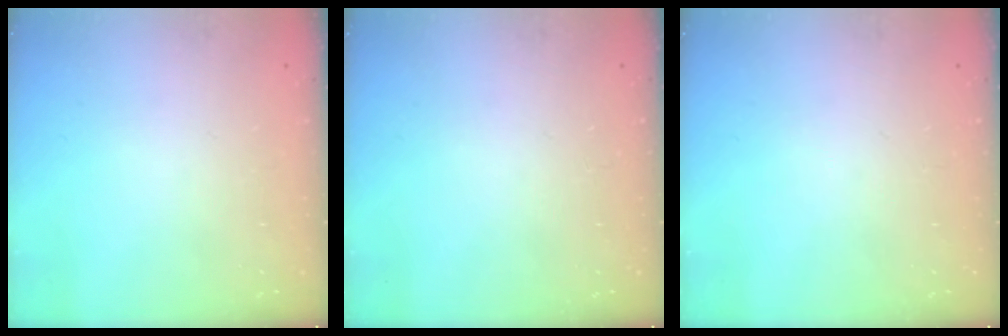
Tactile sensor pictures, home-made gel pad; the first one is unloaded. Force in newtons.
{"total": 0.0}
{"total": 0.0}